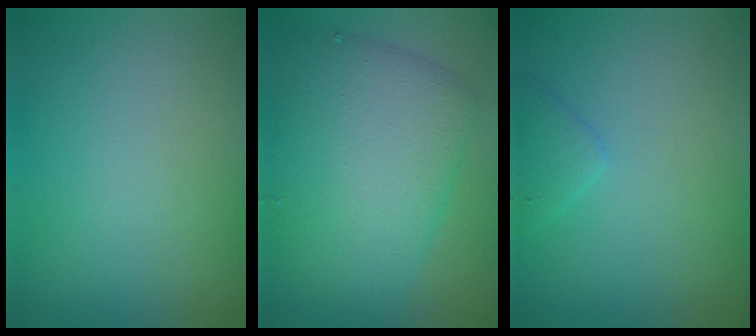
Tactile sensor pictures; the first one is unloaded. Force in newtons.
{"total": 8.0, "press": 8.0, "slide": 0.2}
{"total": 1.5, "press": 1.5, "slide": 0.1}